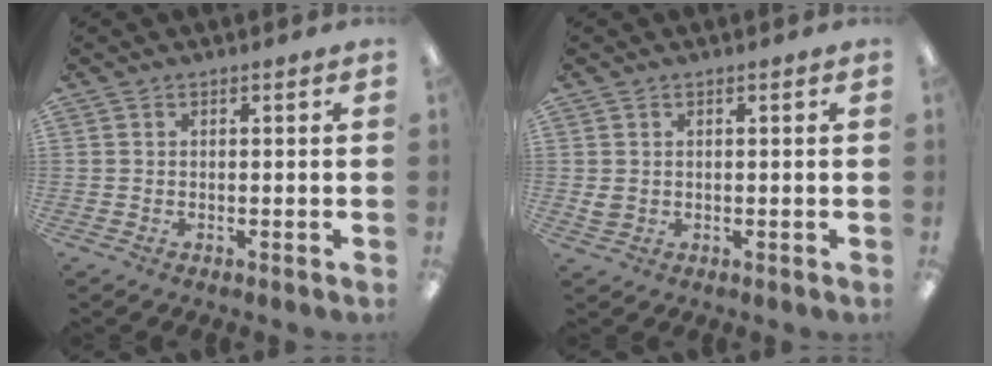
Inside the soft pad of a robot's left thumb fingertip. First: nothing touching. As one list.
[{"total": 1.8, "force": [0.6, 1.4, 0.8], "torque": [-0.010, 0.000, 0.009]}]